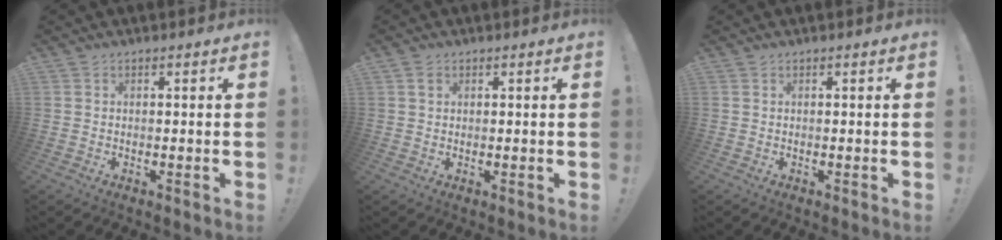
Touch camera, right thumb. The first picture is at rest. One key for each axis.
{"total": 1.3, "fx": 0.8, "fy": 1.0, "fz": 0.4, "tx": 0.007, "ty": -0.004, "tz": 0.011}
{"total": 0.0}